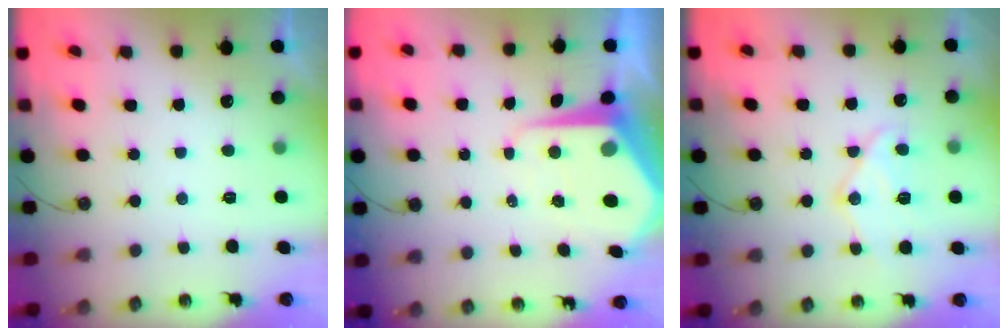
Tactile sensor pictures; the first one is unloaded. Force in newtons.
{"total": 10.5, "press": 10.4, "slide": 1.0}
{"total": 12.6, "press": 12.6, "slide": 0.9}